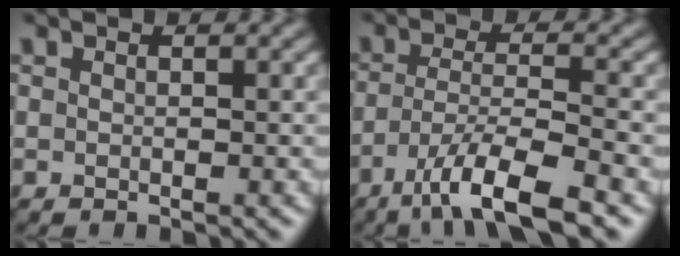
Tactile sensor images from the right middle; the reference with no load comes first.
{"total": 7.4, "force": [-4.6, 1.6, 5.6], "torque": [-0.095, 0.000, -0.085]}